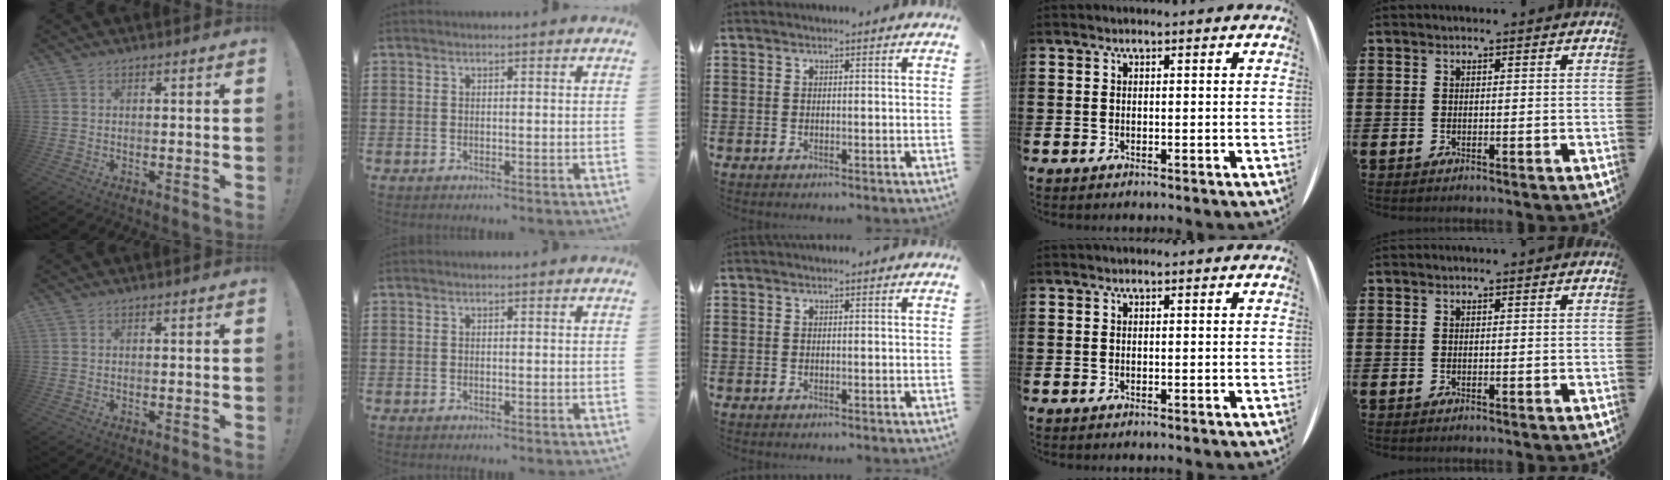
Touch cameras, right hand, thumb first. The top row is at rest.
{}